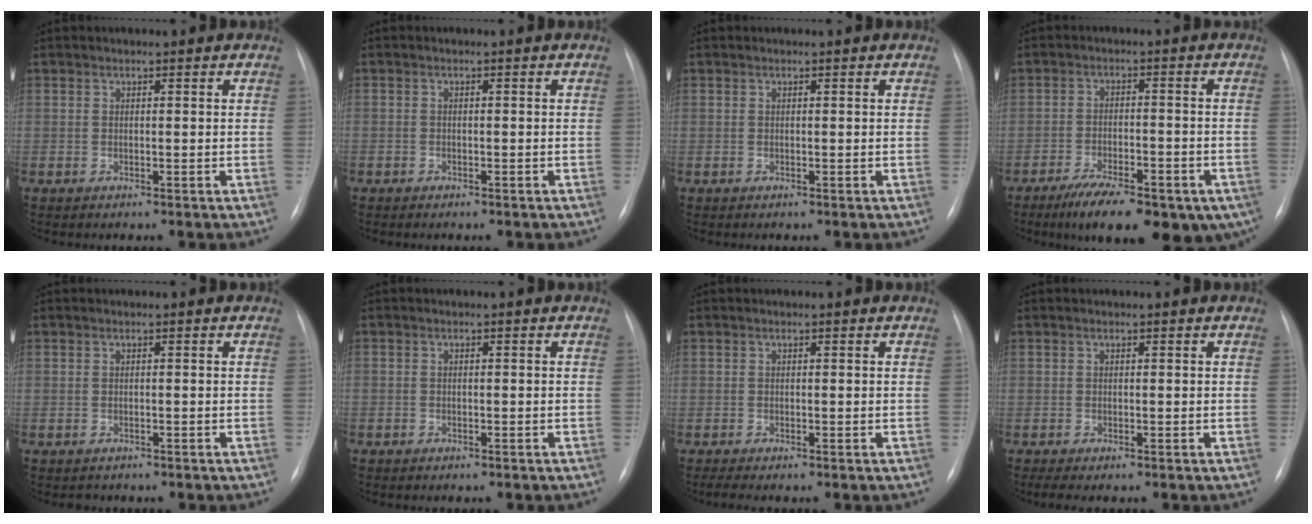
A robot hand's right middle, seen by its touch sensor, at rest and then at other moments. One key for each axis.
{"total": 0.6, "fx": -0.5, "fy": 0.4, "fz": 0.1, "tx": -0.006, "ty": 0.002, "tz": -0.009}
{"total": 0.0}
{"total": 16.8, "fx": -11.0, "fy": 5.9, "fz": 11.2, "tx": -0.124, "ty": 0.000, "tz": -0.157}
{"total": 0.8, "fx": -0.6, "fy": 0.5, "fz": 0.0, "tx": -0.005, "ty": 0.001, "tz": -0.007}
{"total": 0.7, "fx": -0.5, "fy": 0.5, "fz": 0.1, "tx": -0.004, "ty": 0.004, "tz": -0.009}
{"total": 1.4, "fx": -1.1, "fy": -0.1, "fz": 0.8, "tx": -0.016, "ty": -0.005, "tz": -0.018}
{"total": 1.7, "fx": -1.3, "fy": 0.1, "fz": 1.2, "tx": -0.018, "ty": -0.007, "tz": -0.019}